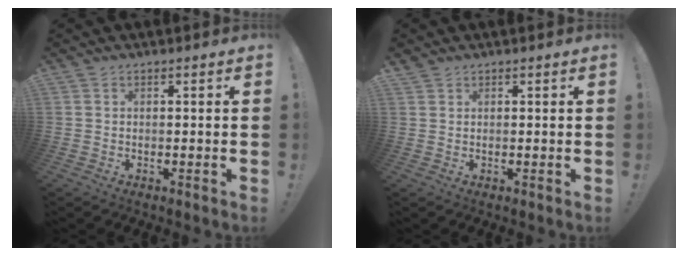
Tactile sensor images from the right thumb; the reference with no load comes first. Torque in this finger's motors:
{"motor_torque": [-0.09, -0.11, -0.60, 0.48, -0.03]}